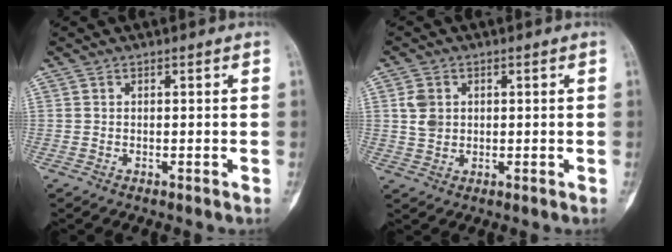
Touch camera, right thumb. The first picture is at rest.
{"total": 3.9, "force": [0.7, 3.3, 2.1], "torque": [-0.022, 0.001, 0.016]}